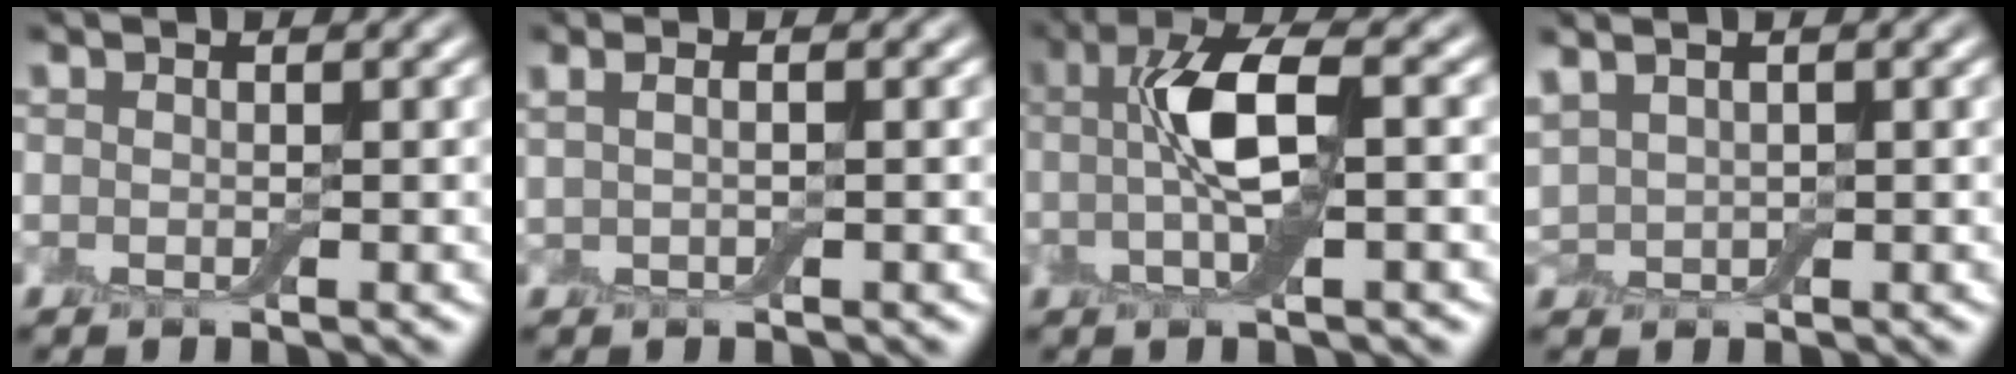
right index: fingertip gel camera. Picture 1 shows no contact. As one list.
[{"total": 2.0, "force": [0.8, 1.2, 1.4], "torque": [-0.010, 0.003, -0.007]}, {"total": 5.8, "force": [-0.1, 1.8, 5.5], "torque": [-0.107, 0.006, -0.007]}, {"total": 2.0, "force": [1.3, 1.1, 0.9], "torque": [-0.029, 0.012, 0.033]}]